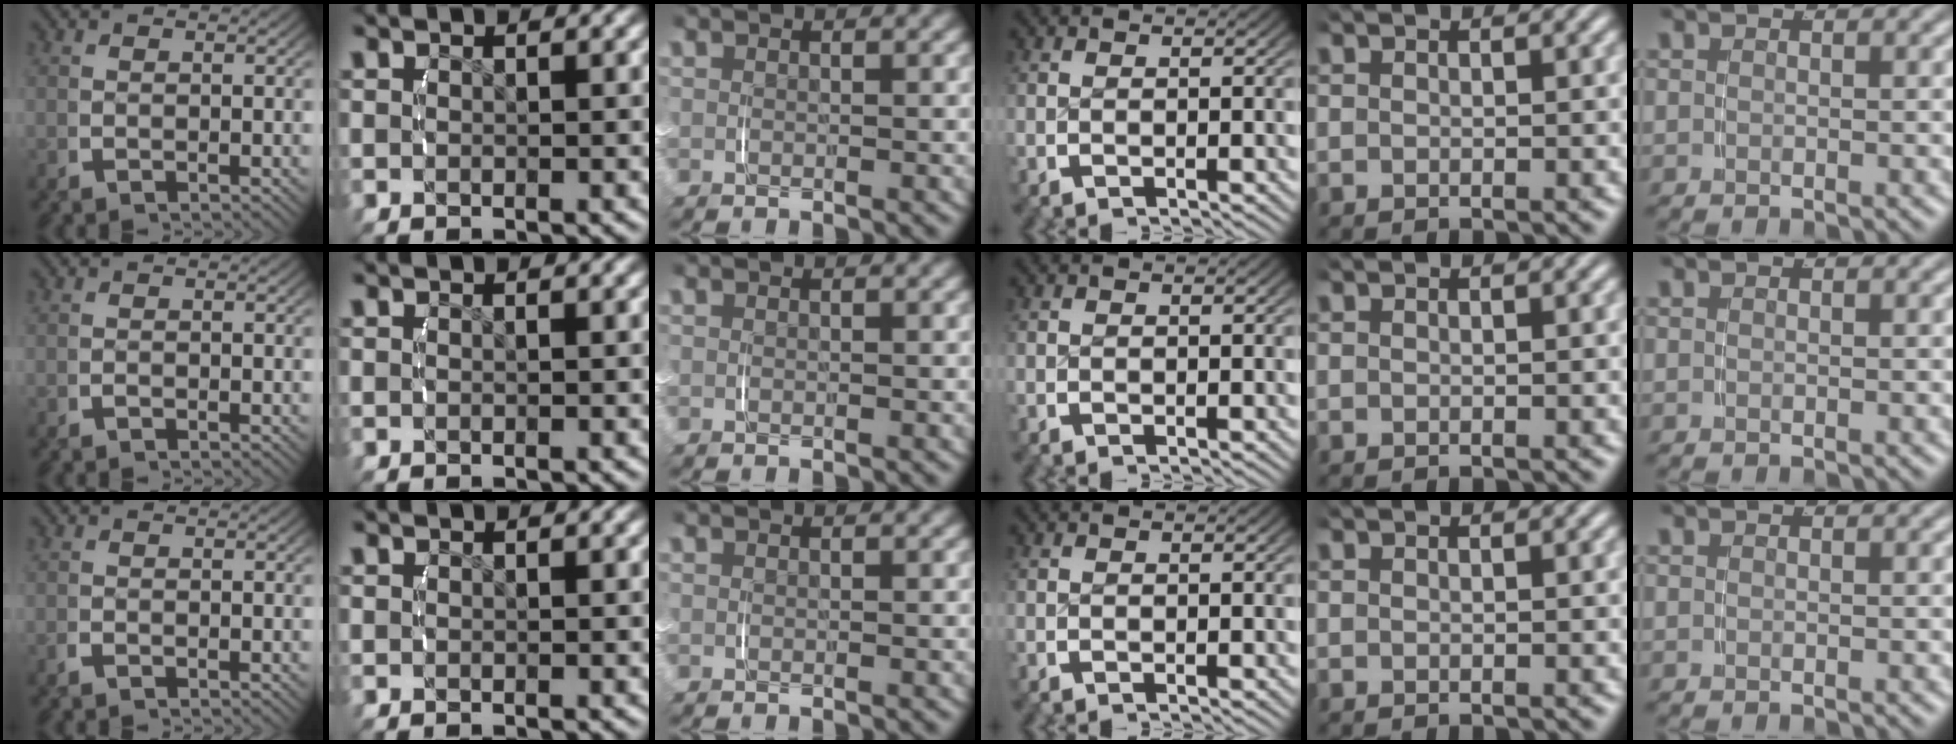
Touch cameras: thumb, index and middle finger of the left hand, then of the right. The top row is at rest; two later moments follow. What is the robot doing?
{"motion": "lift_and_place", "object": "small bumper sticker"}